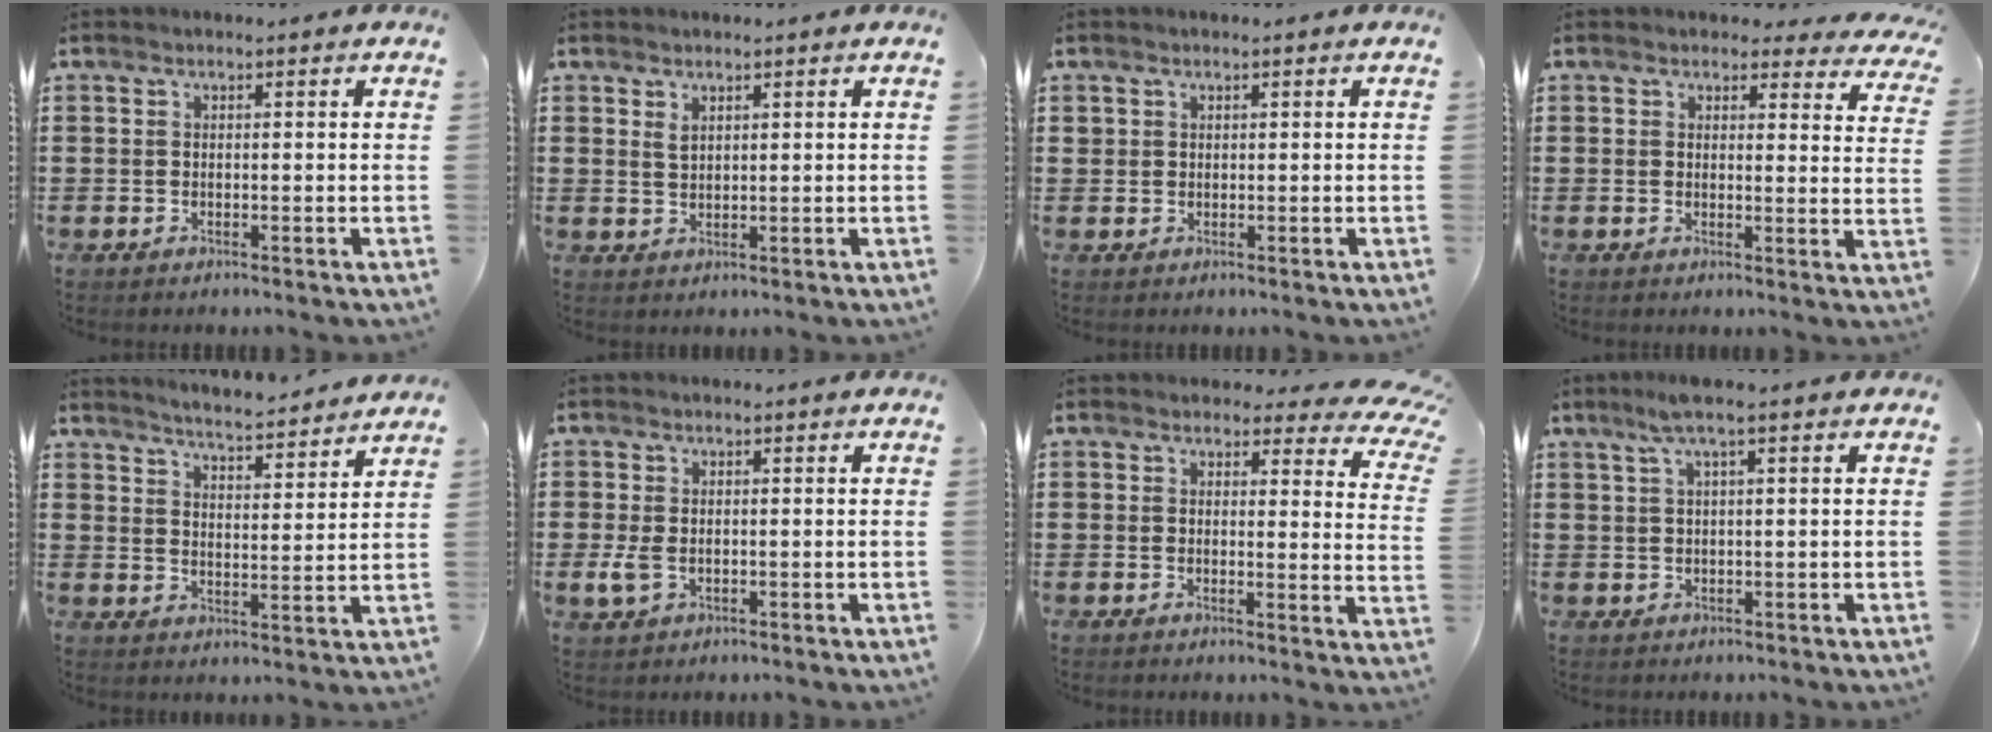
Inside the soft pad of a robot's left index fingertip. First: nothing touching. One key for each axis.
{"total": 1.7, "fx": 1.1, "fy": 0.9, "fz": 0.8, "tx": -0.011, "ty": -0.002, "tz": 0.021}
{"total": 0.8, "fx": 0.5, "fy": 0.6, "fz": 0.1, "tx": -0.004, "ty": 0.003, "tz": 0.011}
{"total": 2.9, "fx": 2.7, "fy": 0.6, "fz": 0.7, "tx": -0.017, "ty": -0.010, "tz": 0.048}
{"total": 4.3, "fx": 4.2, "fy": -0.6, "fz": 0.3, "tx": -0.026, "ty": -0.033, "tz": 0.071}
{"total": 2.4, "fx": -0.3, "fy": 1.5, "fz": 1.9, "tx": -0.053, "ty": -0.004, "tz": -0.009}
{"total": 3.8, "fx": 3.2, "fy": 1.1, "fz": 1.6, "tx": -0.032, "ty": -0.013, "tz": 0.054}
{"total": 2.9, "fx": 1.4, "fy": -0.2, "fz": 2.5, "tx": -0.051, "ty": -0.001, "tz": 0.023}